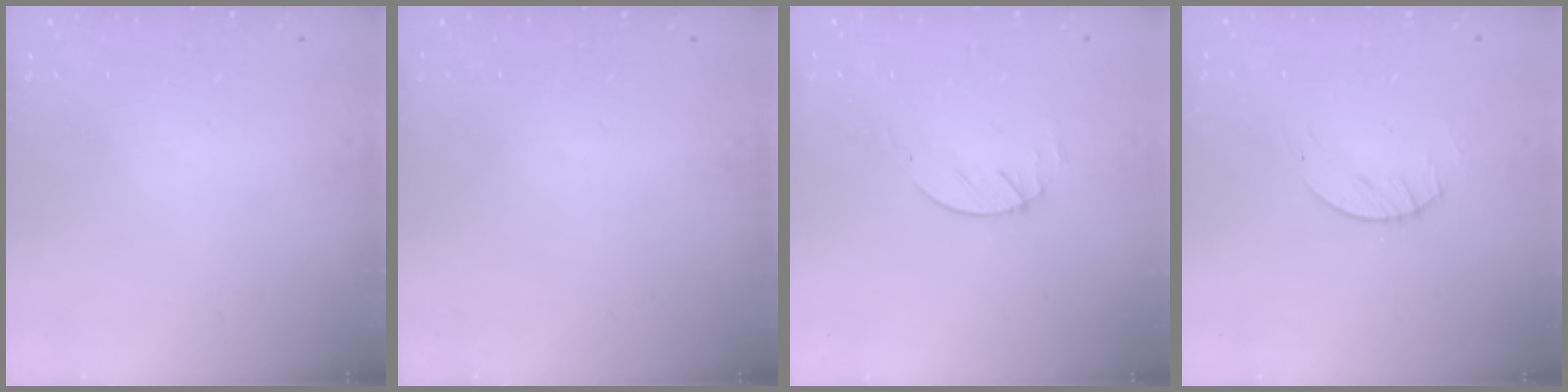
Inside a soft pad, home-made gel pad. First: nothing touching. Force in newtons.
{"total": 0.0}
{"total": 1.9, "press": 1.9, "slide": 0.3}
{"total": 2.8, "press": 2.8, "slide": 0.4}